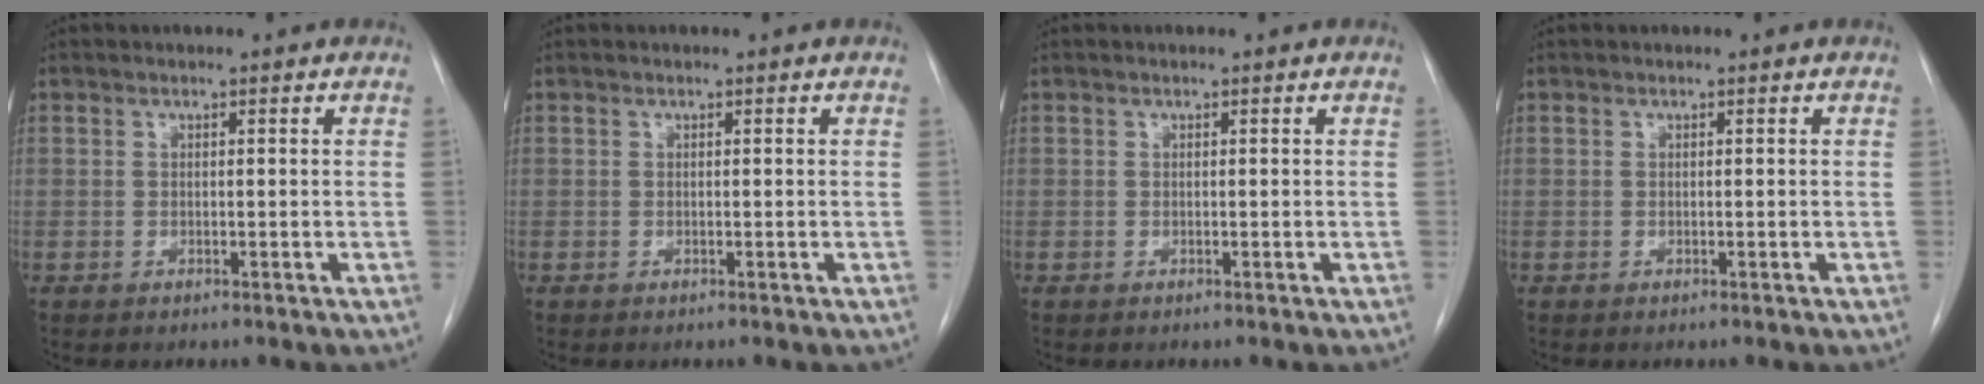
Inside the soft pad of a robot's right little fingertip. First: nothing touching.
{"total": 0.0}
{"total": 0.0}
{"total": 0.0}